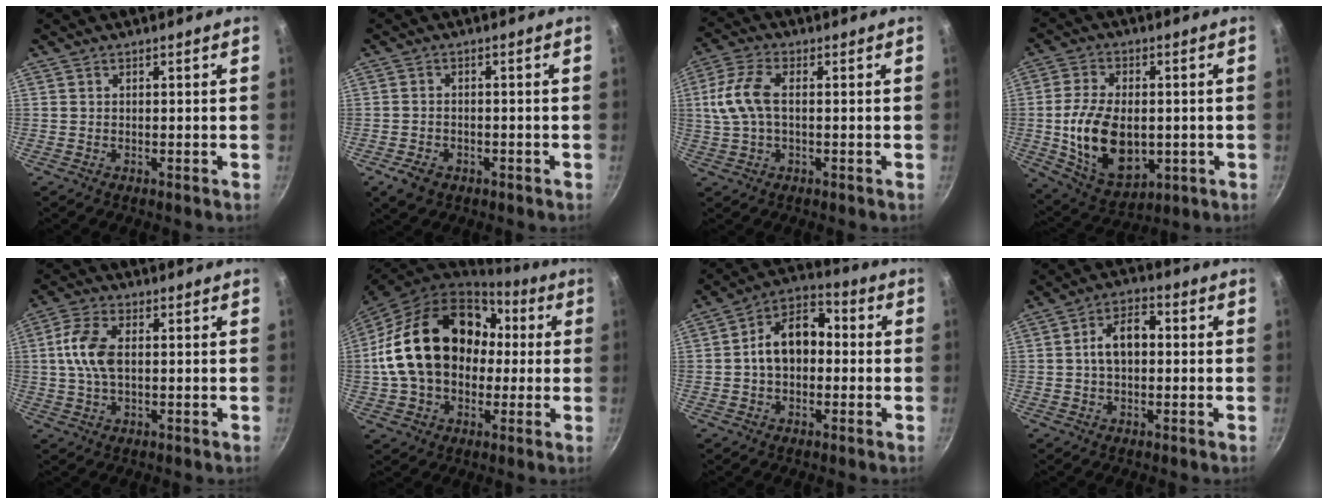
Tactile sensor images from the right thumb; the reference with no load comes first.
{"total": 4.7, "force": [-2.3, 3.3, 2.4], "torque": [-0.042, 0.016, -0.032]}
{"total": 8.7, "force": [0.6, 4.7, 7.3], "torque": [-0.163, 0.017, 0.005]}
{"total": 16.4, "force": [-1.3, 10.4, 12.6], "torque": [-0.208, -0.005, -0.005]}
{"total": 8.1, "force": [0.8, 4.5, 6.7], "torque": [-0.133, 0.015, 0.009]}
{"total": 24.4, "force": [2.0, 18.0, 16.5], "torque": [-0.275, 0.054, 0.039]}
{"total": 11.9, "force": [-0.1, 8.3, 8.5], "torque": [-0.101, 0.042, -0.020]}
{"total": 7.8, "force": [0.3, 4.9, 6.1], "torque": [-0.082, 0.025, -0.003]}